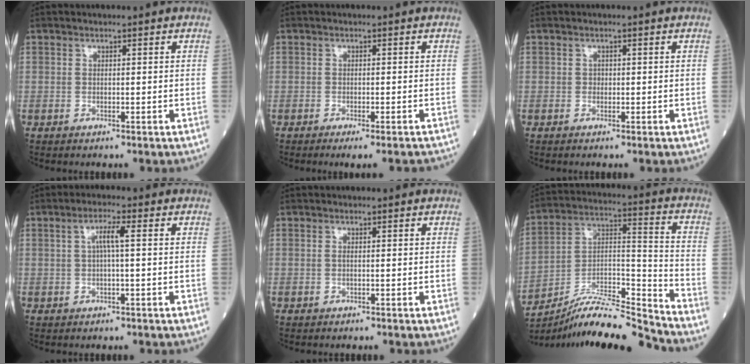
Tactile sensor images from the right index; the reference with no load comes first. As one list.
[{"total": 5.9, "force": [-5.2, 0.6, 2.7], "torque": [-0.021, -0.008, -0.069]}, {"total": 0.6, "force": [0.0, 0.5, 0.2], "torque": [-0.001, 0.002, -0.002]}, {"total": 3.2, "force": [0.5, 0.2, 3.2], "torque": [-0.060, 0.008, 0.009]}, {"total": 0.5, "force": [0.0, 0.1, 0.5], "torque": [-0.014, -0.001, -0.001]}, {"total": 15.3, "force": [-14.8, -1.5, 4.0], "torque": [-0.064, 0.040, -0.264]}]